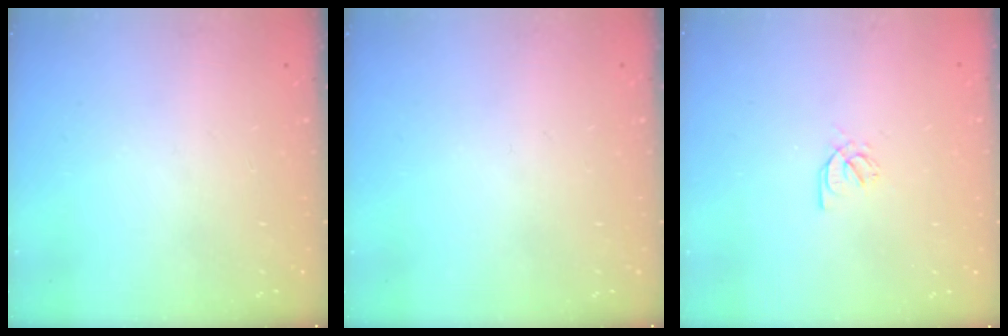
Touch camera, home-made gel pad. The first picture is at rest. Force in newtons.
{"total": 0.0}
{"total": 2.6, "press": 2.6, "slide": 0.4}